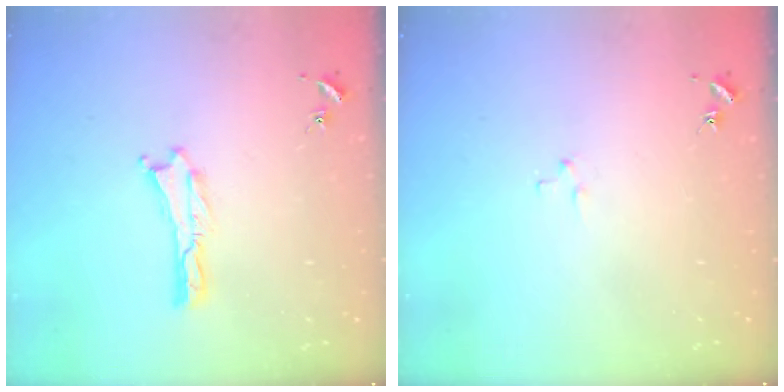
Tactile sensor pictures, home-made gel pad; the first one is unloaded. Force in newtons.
{"total": 1.8, "press": 1.8, "slide": 0.1}